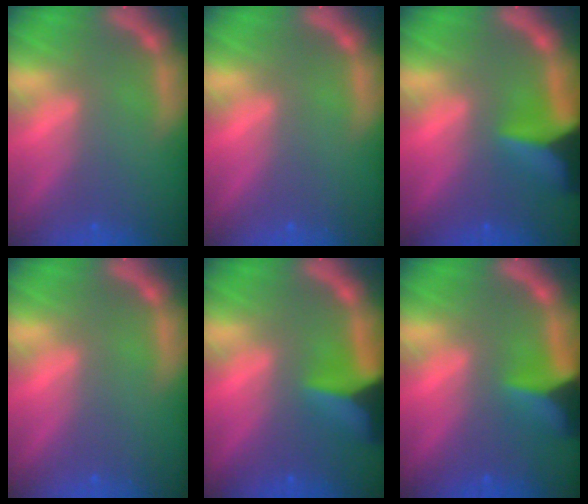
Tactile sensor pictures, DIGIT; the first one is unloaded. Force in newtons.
{"total": 0.0}
{"total": 7.5}
{"total": 0.0}
{"total": 7.0}
{"total": 5.4}